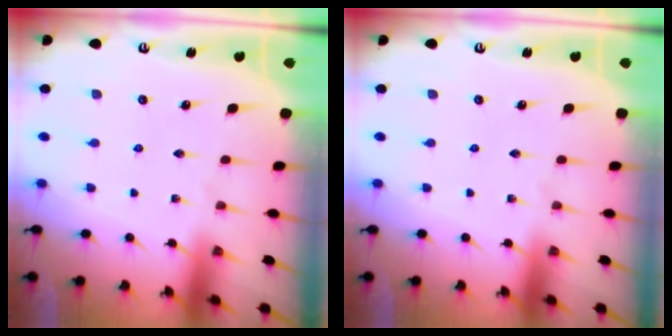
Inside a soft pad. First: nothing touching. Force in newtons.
{"total": 0.0}